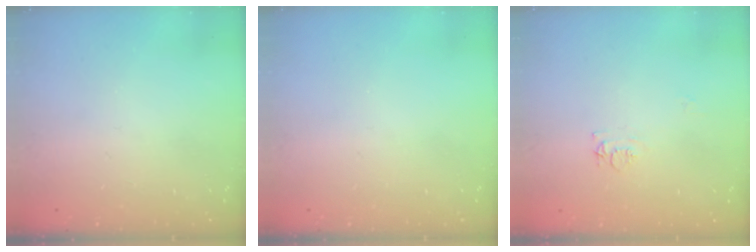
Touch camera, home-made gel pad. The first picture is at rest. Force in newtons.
{"total": 0.0}
{"total": 6.2, "press": 6.2, "slide": 0.6}